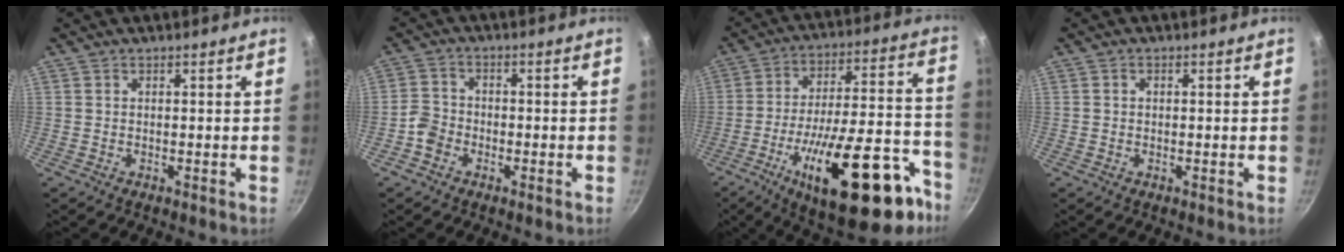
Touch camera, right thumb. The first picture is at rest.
{"total": 3.9, "force": [-2.1, 3.0, 1.3], "torque": [-0.016, 0.023, -0.046]}
{"total": 28.6, "force": [-14.7, 10.9, 22.0], "torque": [-0.285, 0.071, -0.216]}
{"total": 0.7, "force": [0.0, 0.6, 0.3], "torque": [-0.005, 0.005, 0.001]}